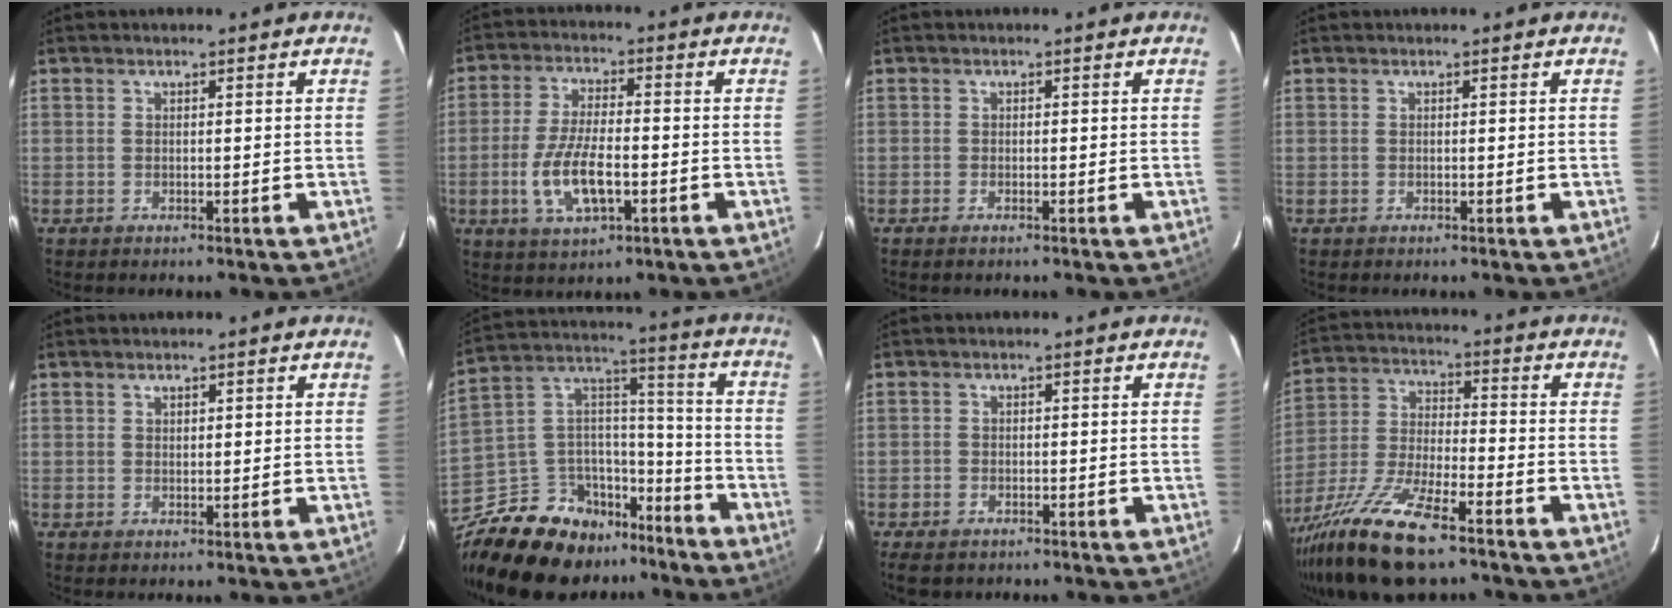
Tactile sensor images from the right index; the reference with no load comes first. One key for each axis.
{"total": 10.1, "fx": -2.9, "fy": 3.8, "fz": 8.9, "tx": -0.182, "ty": -0.005, "tz": -0.053}
{"total": 0.7, "fx": -0.6, "fy": 0.3, "fz": 0.3, "tx": -0.008, "ty": -0.002, "tz": -0.012}
{"total": 0.0}
{"total": 1.0, "fx": 0.6, "fy": 0.6, "fz": 0.4, "tx": -0.004, "ty": 0.003, "tz": 0.012}
{"total": 22.8, "fx": -17.8, "fy": 11.5, "fz": 8.5, "tx": -0.199, "ty": 0.067, "tz": -0.276}
{"total": 4.5, "fx": -3.4, "fy": 2.5, "fz": 1.8, "tx": -0.052, "ty": -0.010, "tz": -0.058}
{"total": 18.9, "fx": -13.2, "fy": 5.2, "fz": 12.4, "tx": -0.262, "ty": -0.045, "tz": -0.245}